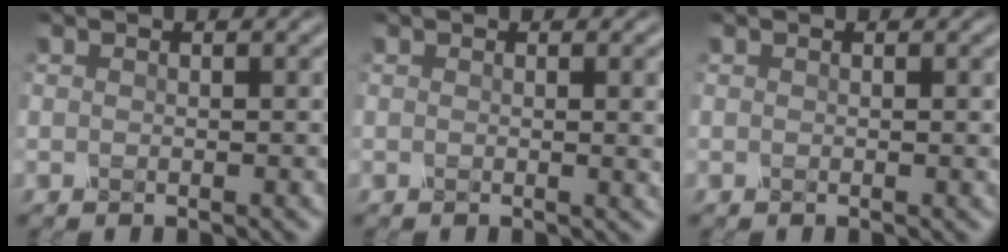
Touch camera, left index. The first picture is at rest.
{"total": 3.1, "force": [0.4, 1.1, 2.8], "torque": [-0.022, 0.002, 0.003]}
{"total": 0.6, "force": [0.1, 0.3, 0.5], "torque": [-0.001, 0.001, 0.000]}